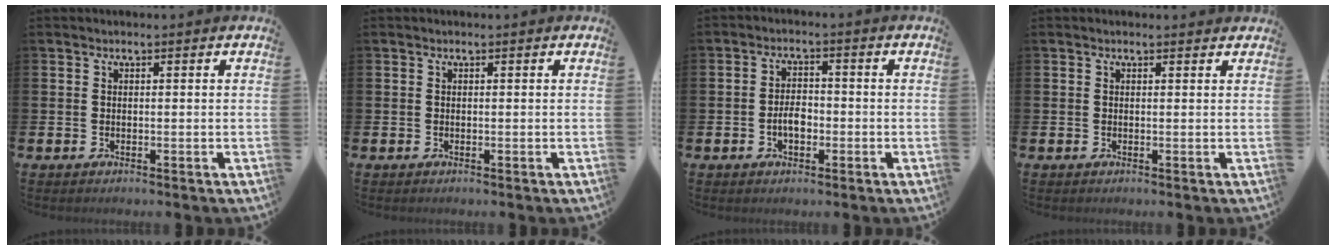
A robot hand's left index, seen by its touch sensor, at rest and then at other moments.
{"total": 0.0}
{"total": 3.2, "force": [-0.9, 1.9, 2.4], "torque": [-0.037, 0.002, -0.020]}
{"total": 0.0}